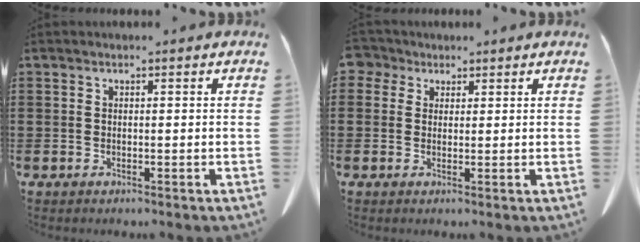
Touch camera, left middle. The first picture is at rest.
{"total": 2.6, "force": [1.6, 2.0, 0.6], "torque": [-0.015, 0.006, 0.027]}